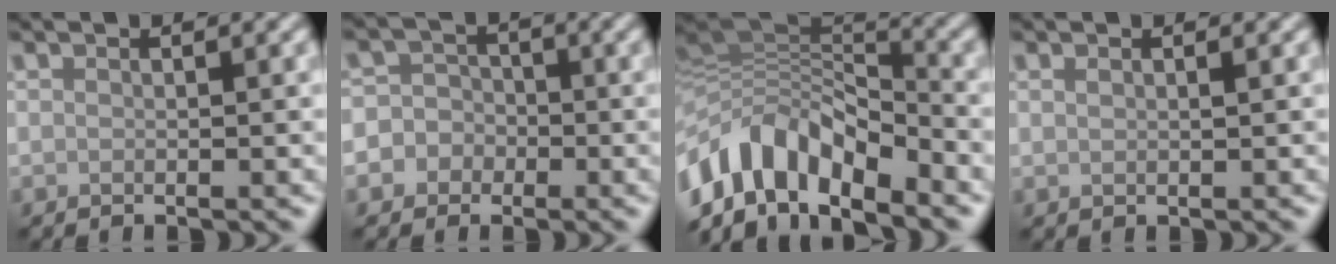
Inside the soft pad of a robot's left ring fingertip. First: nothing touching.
{"total": 5.6, "force": [-2.0, 5.2, 0.9], "torque": [0.004, 0.011, -0.064]}
{"total": 8.6, "force": [-5.0, 4.7, 5.2], "torque": [-0.083, 0.004, -0.100]}
{"total": 0.7, "force": [0.3, 0.3, 0.5], "torque": [-0.012, 0.000, 0.007]}